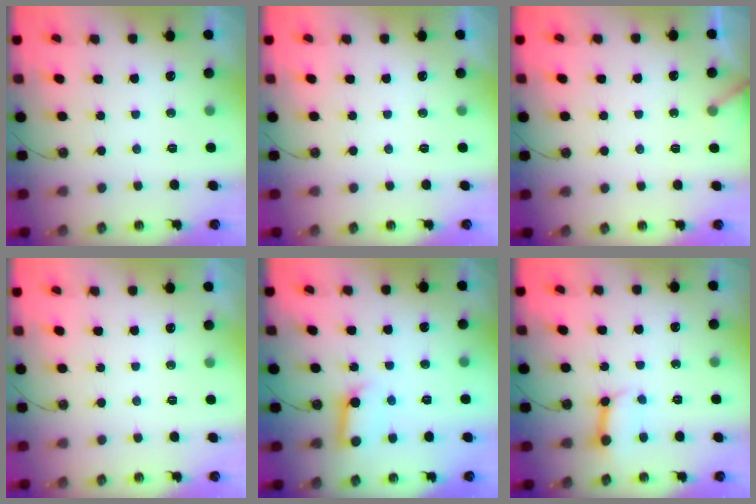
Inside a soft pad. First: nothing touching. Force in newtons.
{"total": 0.0}
{"total": 2.3, "press": 2.3, "slide": 0.1}
{"total": 0.0}
{"total": 9.0, "press": 8.9, "slide": 1.1}
{"total": 7.4, "press": 7.3, "slide": 0.7}